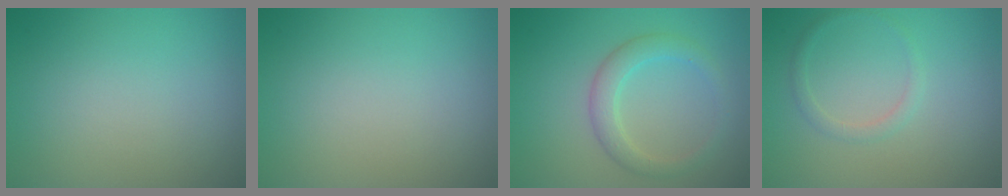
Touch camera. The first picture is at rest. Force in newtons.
{"total": 0.0}
{"total": 2.8, "press": 2.8, "slide": 0.2}
{"total": 1.2, "press": 1.2, "slide": 0.2}